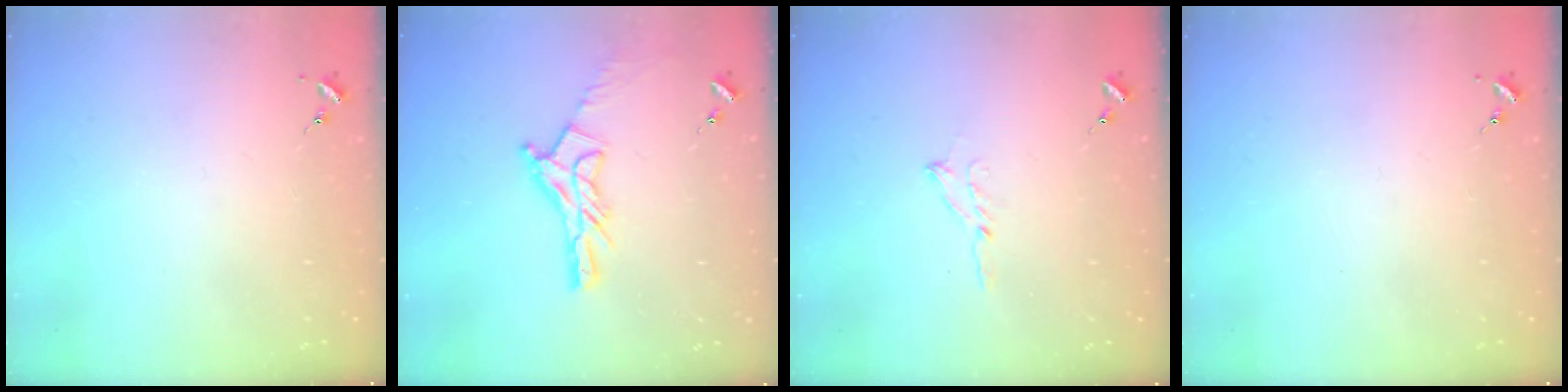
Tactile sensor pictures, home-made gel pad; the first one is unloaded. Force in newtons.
{"total": 12.7, "press": 12.7, "slide": 0.7}
{"total": 6.0, "press": 6.0, "slide": 0.7}
{"total": 0.0}